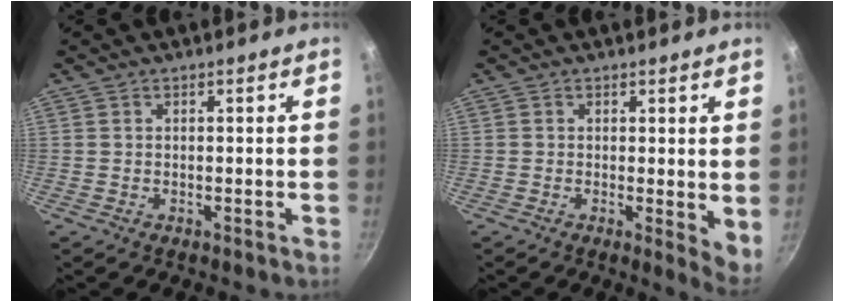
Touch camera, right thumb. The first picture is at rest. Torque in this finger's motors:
{"motor_torque": [-0.30, 0.03, -0.14, -0.01, 0.00]}